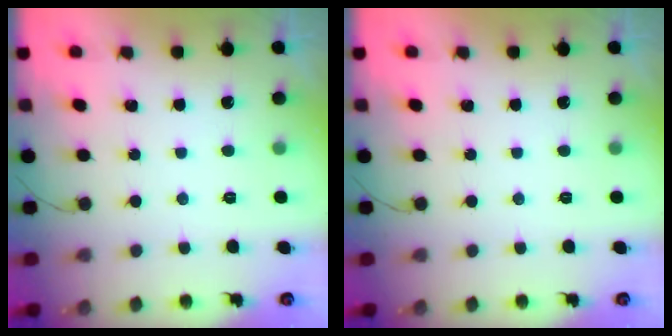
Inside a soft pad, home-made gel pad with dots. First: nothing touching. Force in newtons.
{"total": 0.0}